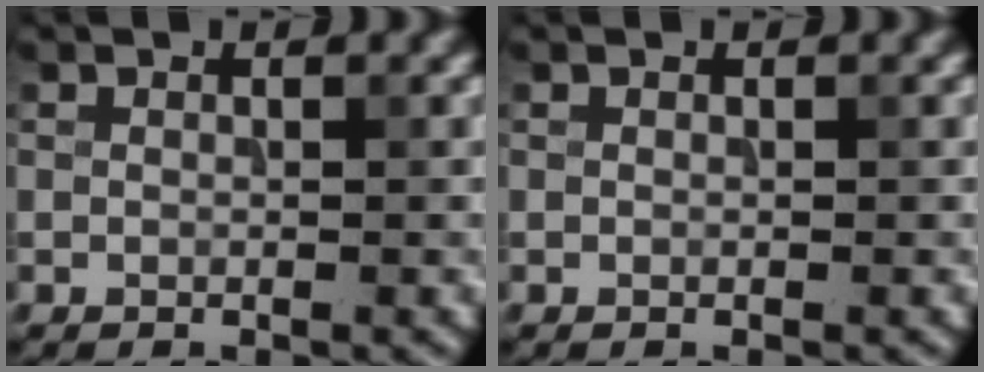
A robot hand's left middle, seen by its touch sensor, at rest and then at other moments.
{"total": 0.0}